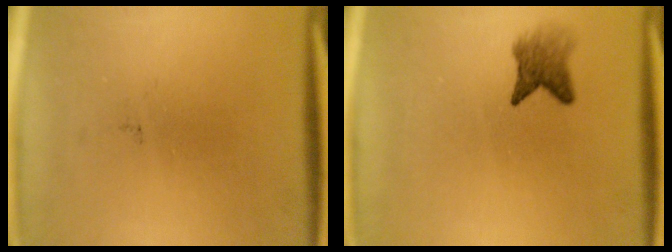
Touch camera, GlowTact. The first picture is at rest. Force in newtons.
{"total": 3.1}